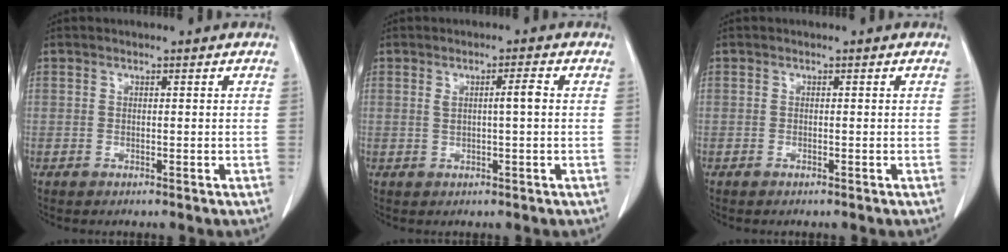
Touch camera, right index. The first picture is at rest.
{"total": 2.7, "force": [0.4, 0.1, 2.7], "torque": [-0.046, 0.001, 0.008]}
{"total": 0.0}